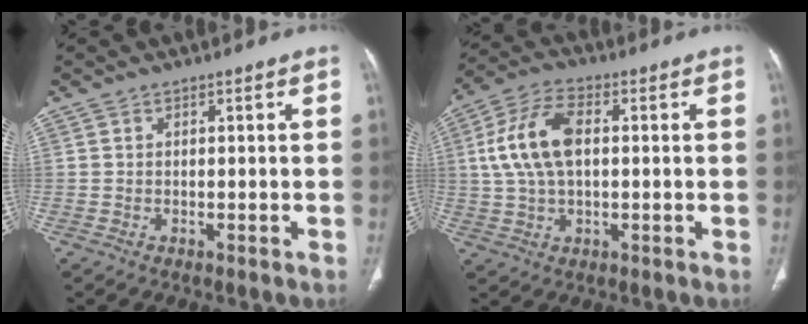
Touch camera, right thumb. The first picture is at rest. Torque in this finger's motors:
{"motor_torque": [0.58, 2.13, 0.55, -0.55, 0.44]}